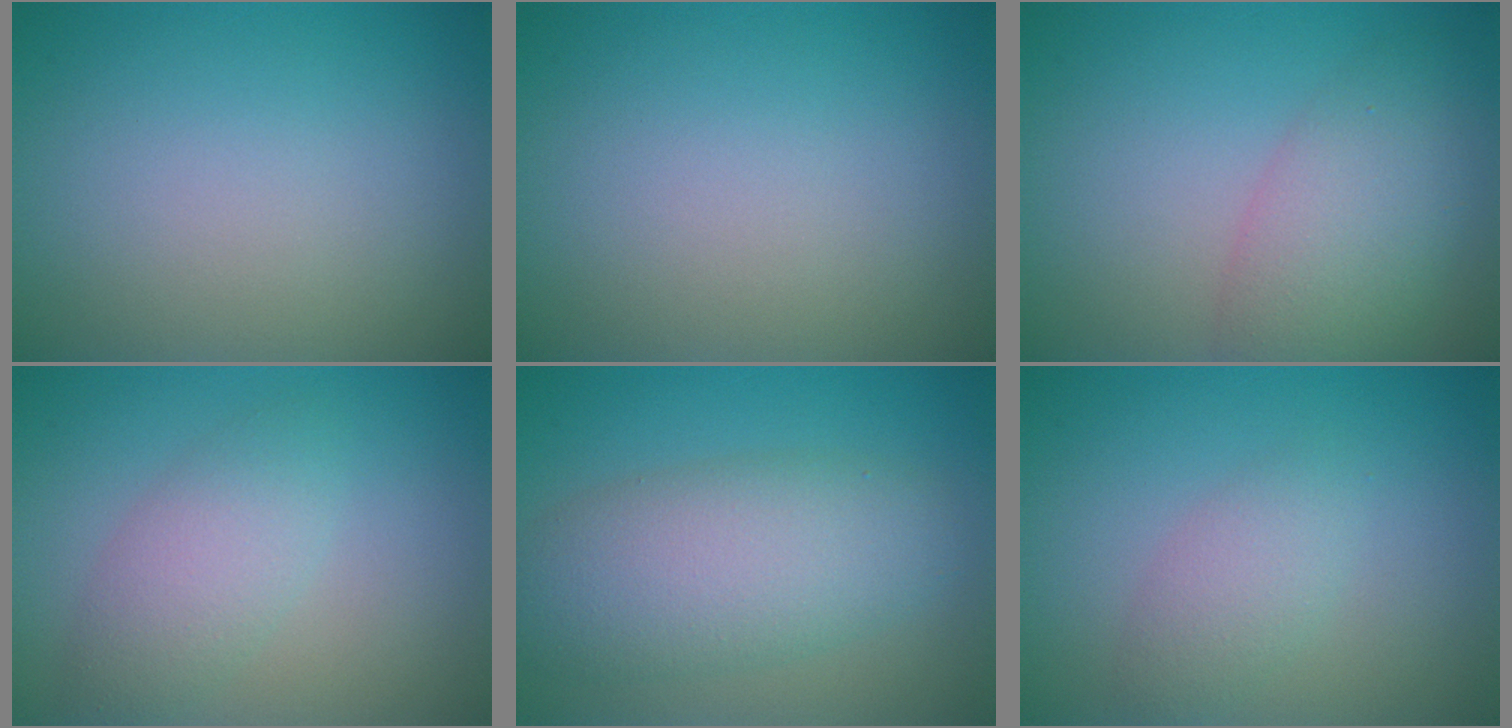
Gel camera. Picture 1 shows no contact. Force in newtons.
{"total": 0.0}
{"total": 5.3, "press": 5.2, "slide": 0.4}
{"total": 3.2, "press": 3.2, "slide": 0.0}
{"total": 7.7, "press": 7.7, "slide": 0.1}
{"total": 2.2, "press": 2.2, "slide": 0.0}